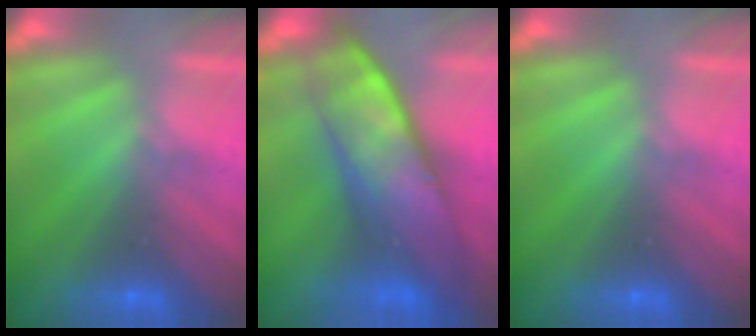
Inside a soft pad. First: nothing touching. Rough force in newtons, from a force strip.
{"total": 10.5}
{"total": 0.0}